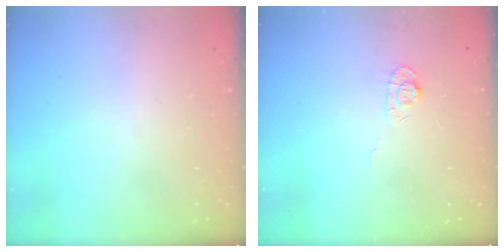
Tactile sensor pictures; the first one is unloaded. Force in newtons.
{"total": 5.6, "press": 5.6, "slide": 0.7}